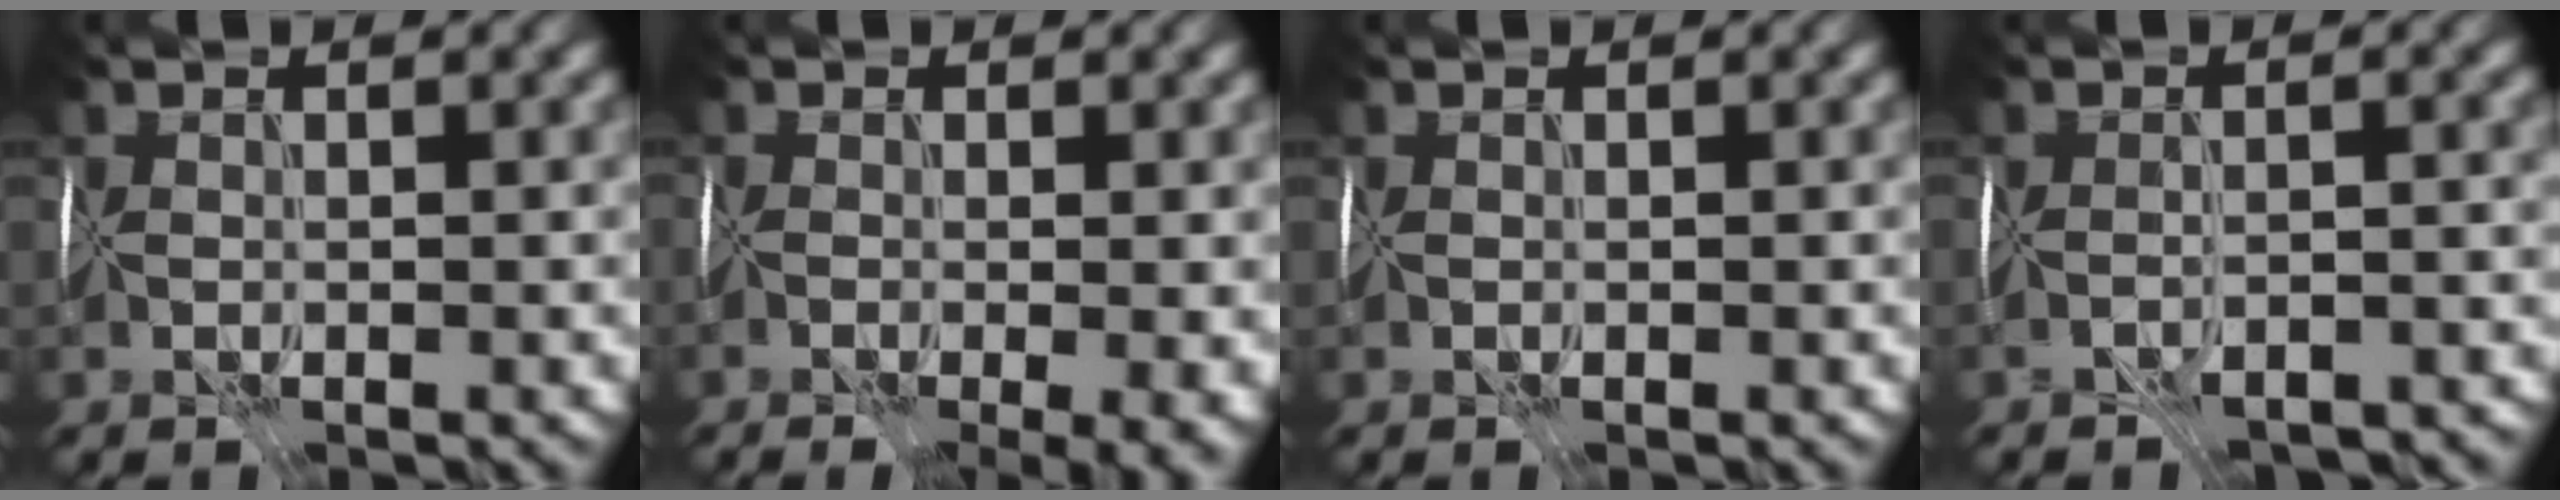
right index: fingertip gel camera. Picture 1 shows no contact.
{"total": 6.1, "force": [-2.4, 2.6, 5.0], "torque": [-0.063, -0.012, -0.017]}
{"total": 0.0}
{"total": 4.7, "force": [-4.5, 1.1, 1.0], "torque": [-0.011, 0.002, -0.051]}